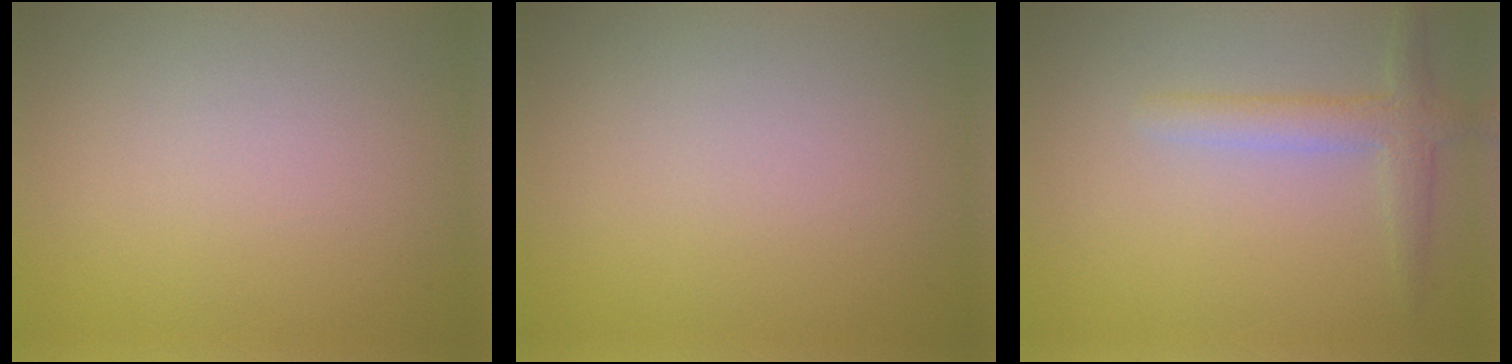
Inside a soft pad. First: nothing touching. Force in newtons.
{"total": 0.0}
{"total": 2.6, "press": 2.6, "slide": 0.2}